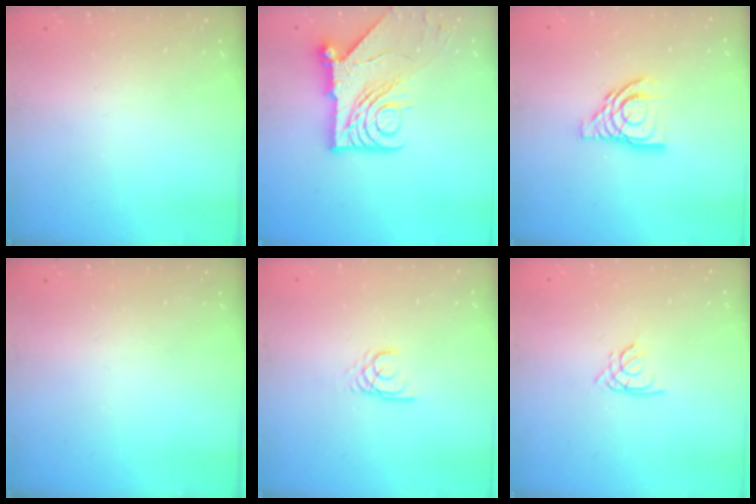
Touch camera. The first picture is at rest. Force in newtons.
{"total": 15.2, "press": 15.1, "slide": 1.8}
{"total": 12.4, "press": 12.3, "slide": 1.3}
{"total": 0.0}
{"total": 2.1, "press": 2.1, "slide": 0.0}
{"total": 1.4, "press": 1.4, "slide": 0.3}